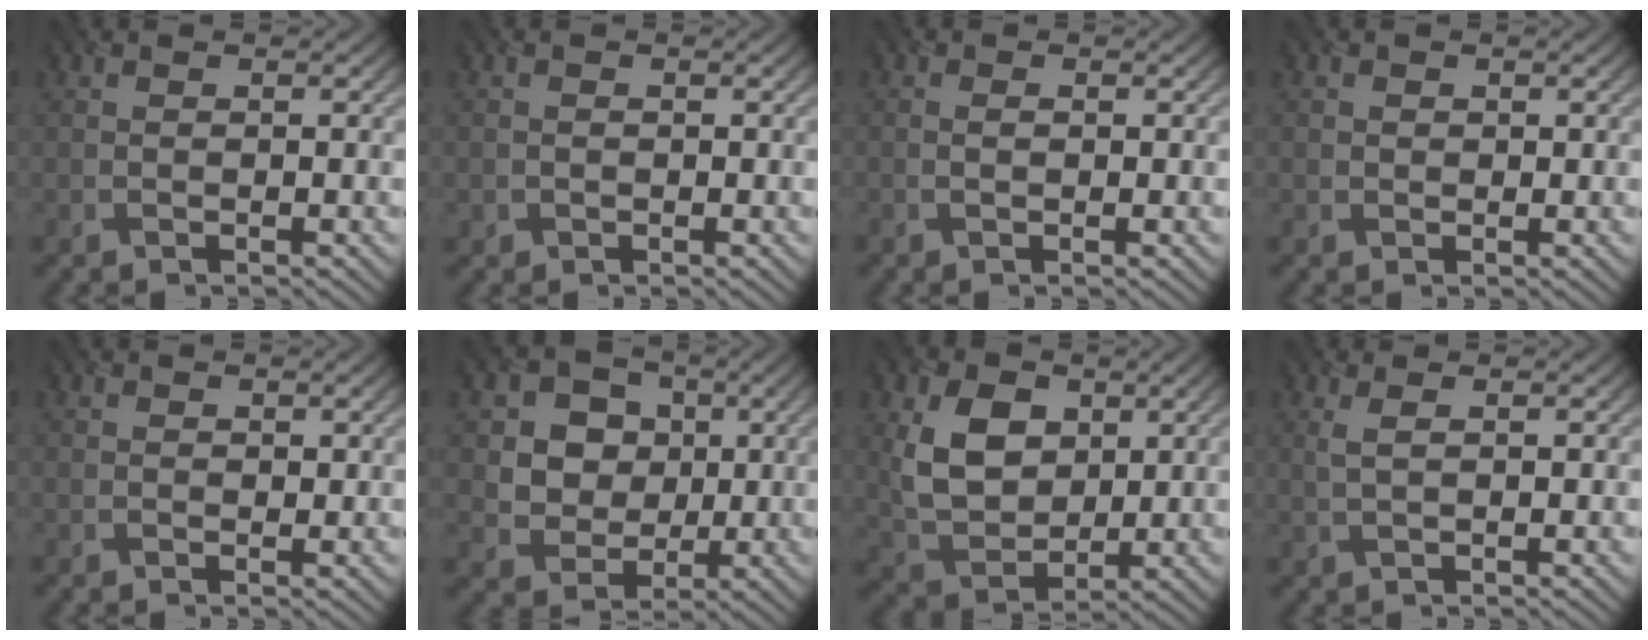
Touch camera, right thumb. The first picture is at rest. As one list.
[{"total": 0.7, "force": [-0.2, 0.7, 0.1], "torque": [0.001, -0.005, -0.006]}, {"total": 0.9, "force": [0.0, 0.4, 0.8], "torque": [-0.017, -0.001, 0.001]}, {"total": 0.8, "force": [0.2, 0.8, 0.2], "torque": [-0.003, -0.005, 0.002]}, {"total": 0.6, "force": [0.4, 0.5, 0.2], "torque": [-0.001, -0.005, 0.006]}, {"total": 7.9, "force": [1.9, 7.0, 3.3], "torque": [-0.091, 0.000, 0.036]}, {"total": 9.0, "force": [2.5, 6.3, 5.8], "torque": [-0.134, -0.004, 0.048]}, {"total": 1.8, "force": [0.9, 0.4, 1.5], "torque": [-0.039, 0.002, 0.020]}]